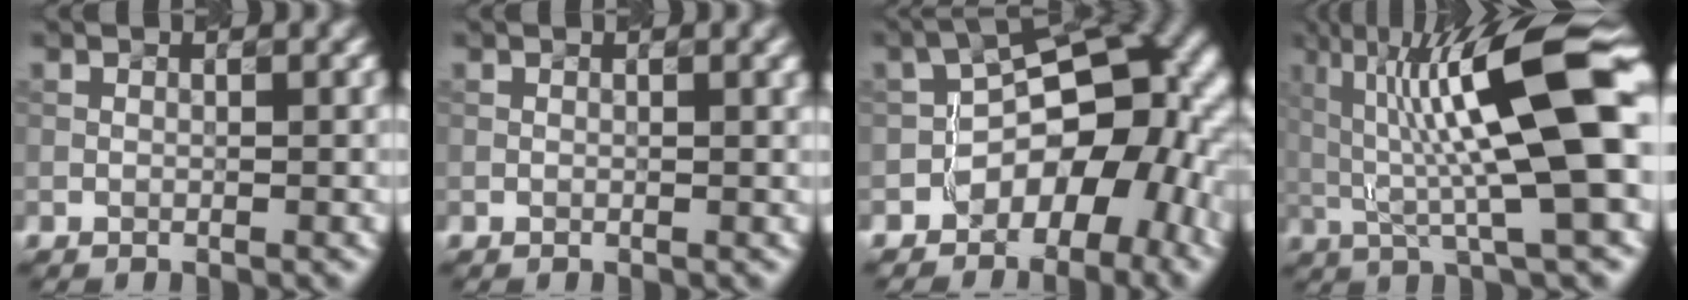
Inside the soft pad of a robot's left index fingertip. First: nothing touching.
{"total": 1.1, "force": [0.4, 0.4, 0.9], "torque": [-0.011, 0.002, 0.002]}
{"total": 9.7, "force": [-4.0, 6.0, 6.6], "torque": [-0.061, 0.010, -0.066]}
{"total": 13.5, "force": [2.1, 2.6, 13.1], "torque": [-0.209, 0.020, 0.041]}